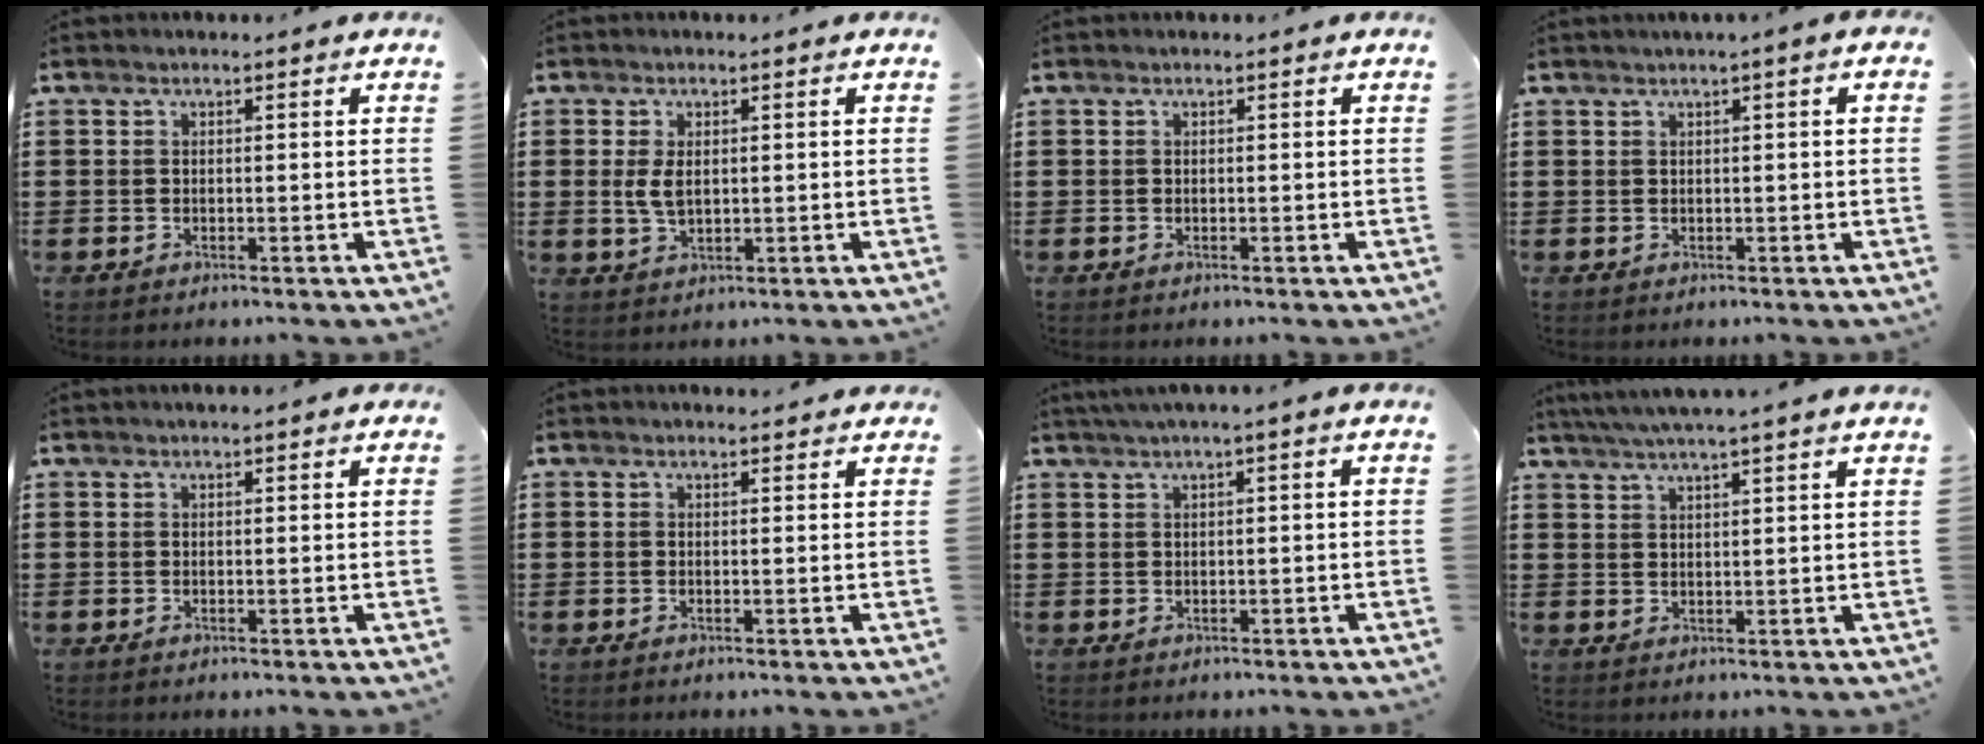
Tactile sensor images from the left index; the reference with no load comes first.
{"total": 3.4, "force": [0.5, 1.9, 2.9], "torque": [-0.073, 0.001, 0.003]}
{"total": 0.0}
{"total": 1.1, "force": [0.3, -0.1, 1.0], "torque": [-0.016, -0.005, 0.006]}
{"total": 0.7, "force": [0.6, 0.0, 0.4], "torque": [-0.008, 0.001, 0.011]}
{"total": 0.8, "force": [0.8, 0.2, 0.2], "torque": [-0.005, 0.001, 0.016]}
{"total": 1.3, "force": [0.5, -0.3, 1.2], "torque": [-0.020, -0.003, 0.010]}
{"total": 3.7, "force": [3.3, -0.8, 1.4], "torque": [-0.036, -0.008, 0.059]}